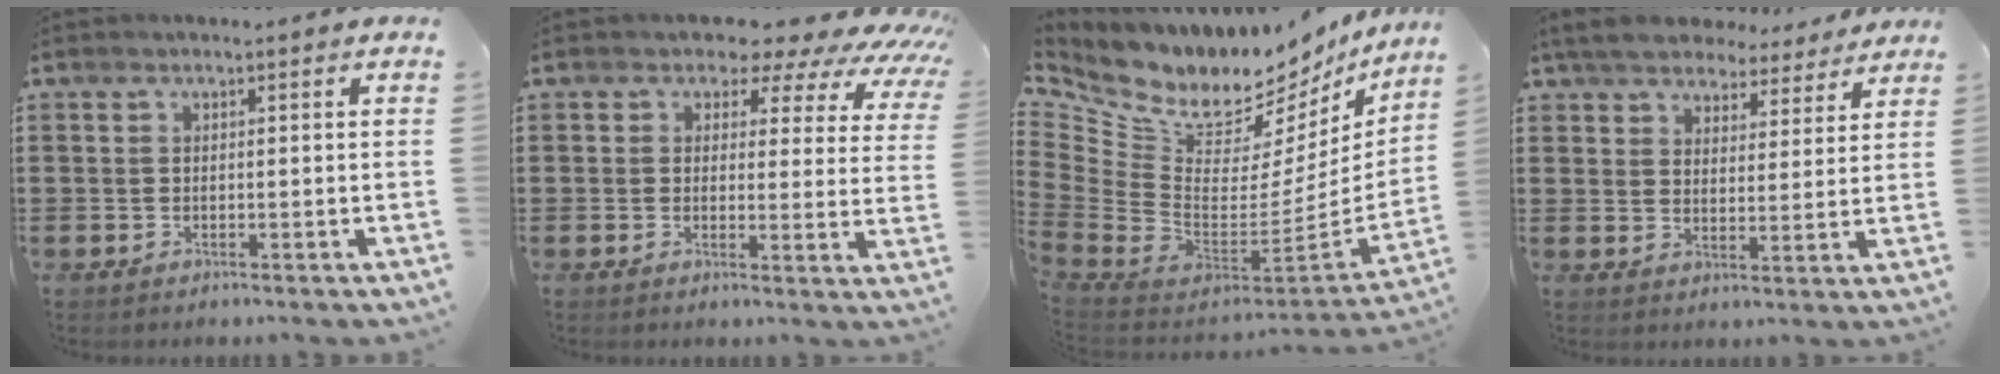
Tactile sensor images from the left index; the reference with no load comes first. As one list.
[{"total": 4.5, "force": [3.4, 2.5, 1.5], "torque": [-0.029, -0.026, 0.050]}, {"total": 8.6, "force": [7.2, 4.1, 2.3], "torque": [-0.088, -0.084, 0.127]}, {"total": 5.7, "force": [5.4, 1.5, 0.9], "torque": [-0.046, -0.023, 0.097]}]